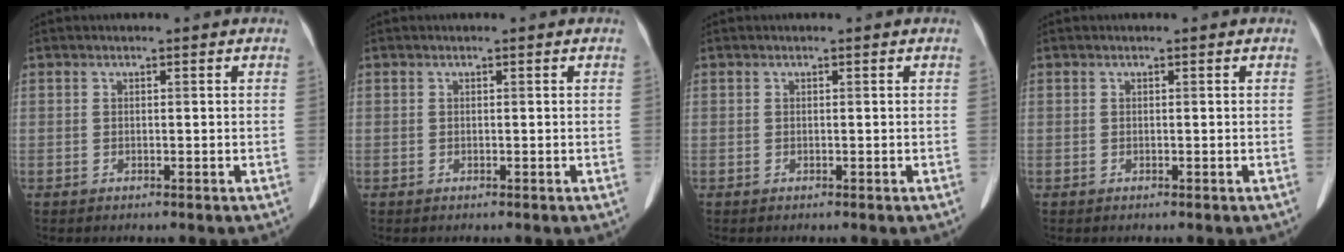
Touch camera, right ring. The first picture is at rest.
{"total": 0.0}
{"total": 0.0}
{"total": 0.0}